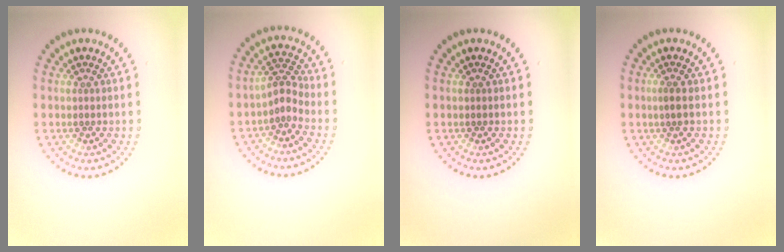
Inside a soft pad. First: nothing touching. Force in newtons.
{"total": 2.2, "press": 1.5, "slide": 1.6}
{"total": 0.0}
{"total": 0.8, "press": 0.5, "slide": 0.6}